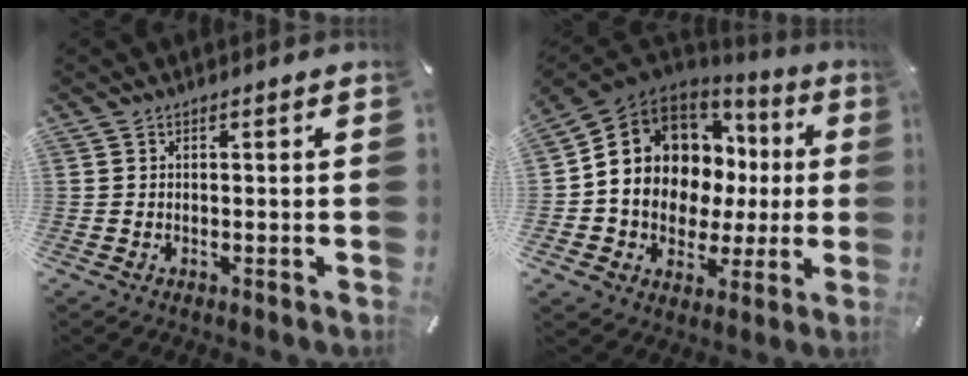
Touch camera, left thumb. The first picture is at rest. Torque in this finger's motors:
{"motor_torque": [2.51, 2.50, 2.51, -0.25, 0.60]}